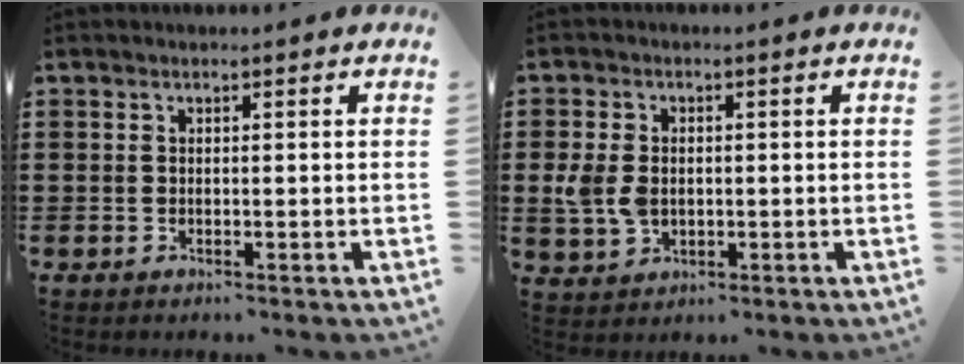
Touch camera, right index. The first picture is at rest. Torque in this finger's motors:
{"motor_torque": [1.40, 0.74, 0.48, 0.15]}